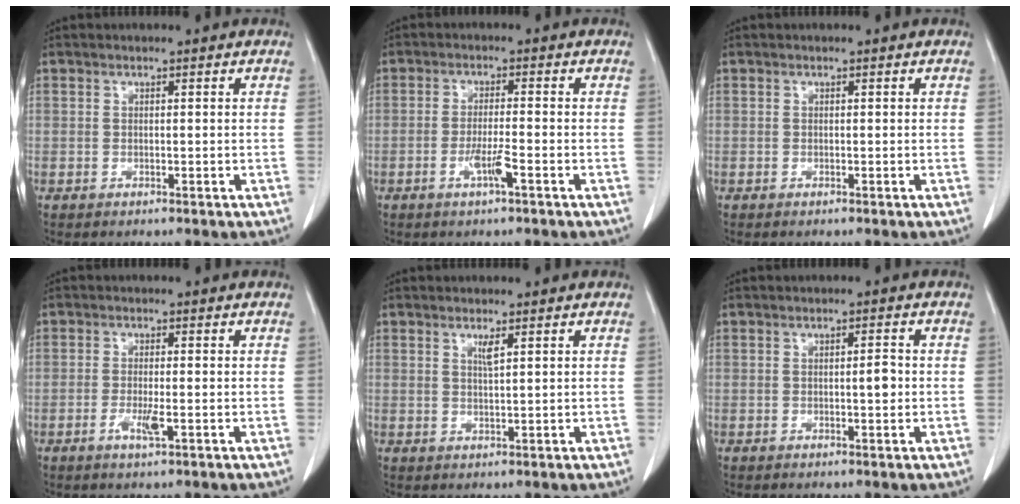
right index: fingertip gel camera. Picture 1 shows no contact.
{"total": 3.5, "force": [-1.6, -0.2, 3.1], "torque": [-0.063, -0.006, -0.032]}
{"total": 0.0}
{"total": 2.8, "force": [-1.0, 0.1, 2.5], "torque": [-0.051, -0.005, -0.018]}
{"total": 1.6, "force": [0.9, 0.0, 1.3], "torque": [-0.027, -0.004, 0.017]}
{"total": 1.9, "force": [-0.2, 0.4, 1.9], "torque": [-0.028, 0.003, -0.003]}